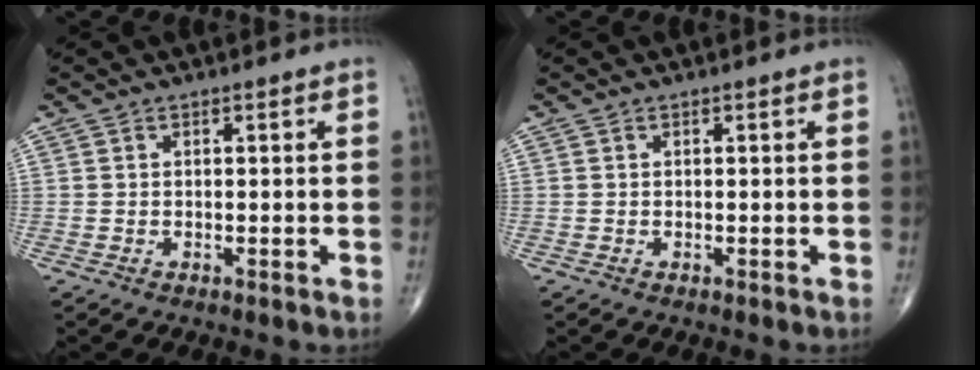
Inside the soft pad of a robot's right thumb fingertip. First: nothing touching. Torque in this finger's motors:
{"motor_torque": [0.00, 0.00, 0.00, 0.00, 0.01]}